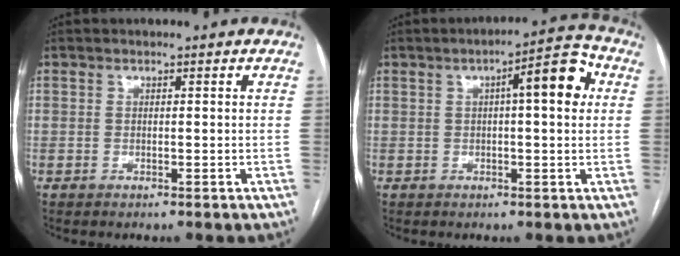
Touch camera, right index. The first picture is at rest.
{"total": 7.9, "force": [1.8, 1.6, 7.6], "torque": [-0.104, 0.027, 0.019]}